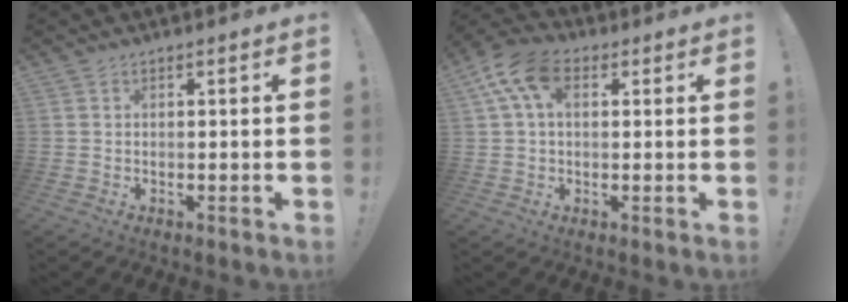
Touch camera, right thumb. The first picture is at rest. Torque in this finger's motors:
{"motor_torque": [1.03, 1.52, 0.28, -0.03, 0.05]}